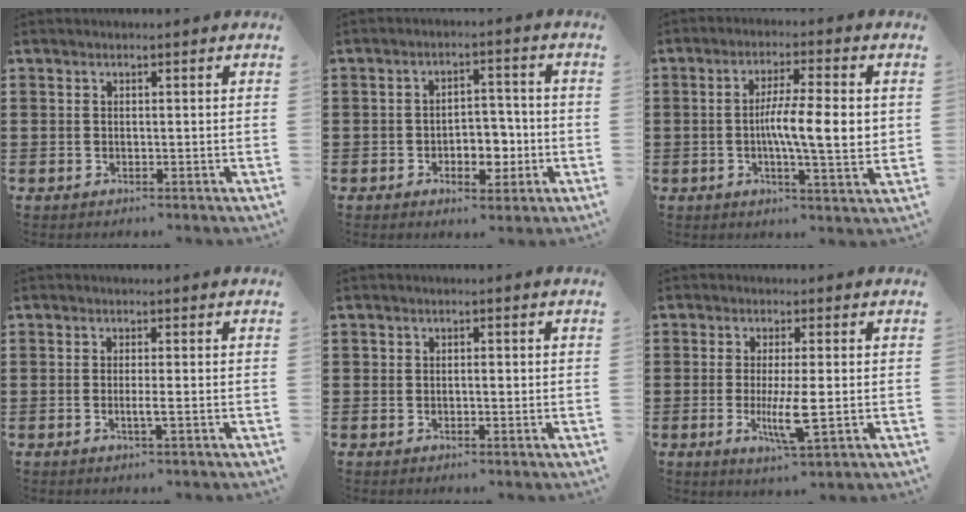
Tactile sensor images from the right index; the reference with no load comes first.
{"total": 5.5, "force": [-1.9, 3.4, 3.8], "torque": [-0.059, 0.007, -0.036]}
{"total": 9.5, "force": [0.2, 1.7, 9.4], "torque": [-0.157, 0.000, -0.001]}
{"total": 2.0, "force": [-0.6, -0.1, 1.9], "torque": [-0.032, -0.005, -0.012]}
{"total": 1.2, "force": [-0.1, 0.8, 0.9], "torque": [-0.017, 0.005, -0.004]}
{"total": 6.3, "force": [-1.1, 0.7, 6.1], "torque": [-0.125, -0.020, -0.022]}